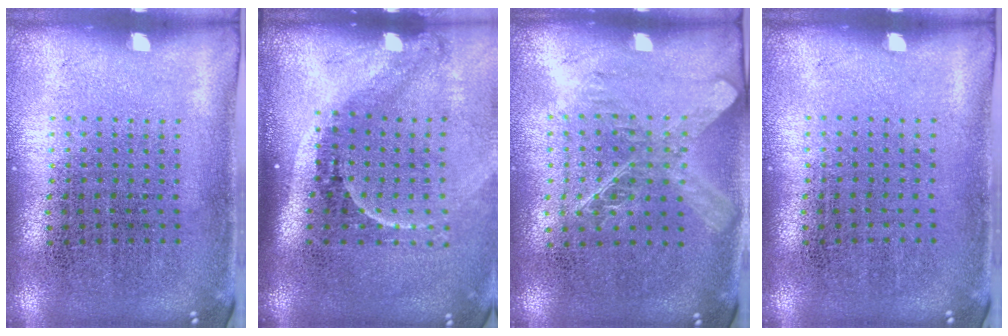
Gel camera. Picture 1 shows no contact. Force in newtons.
{"total": 2.2, "press": 1.4, "slide": 1.7}
{"total": 1.6, "press": 1.4, "slide": 0.8}
{"total": 0.0}